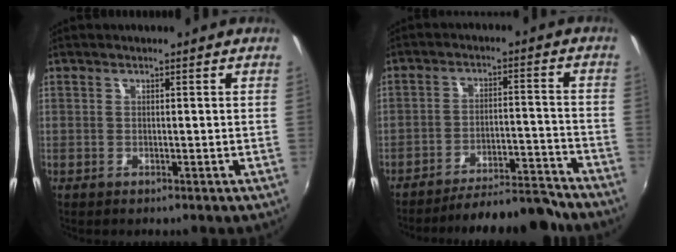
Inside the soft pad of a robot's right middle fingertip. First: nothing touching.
{"total": 13.9, "force": [-13.0, 1.9, 4.3], "torque": [-0.084, 0.019, -0.174]}